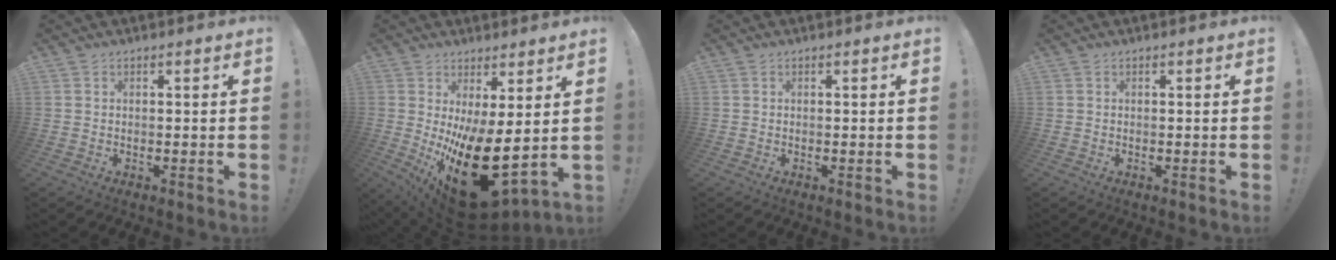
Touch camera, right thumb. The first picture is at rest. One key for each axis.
{"total": 20.4, "fx": -3.2, "fy": 8.7, "fz": 18.2, "tx": -0.266, "ty": -0.012, "tz": -0.025}
{"total": 0.0}
{"total": 0.0}